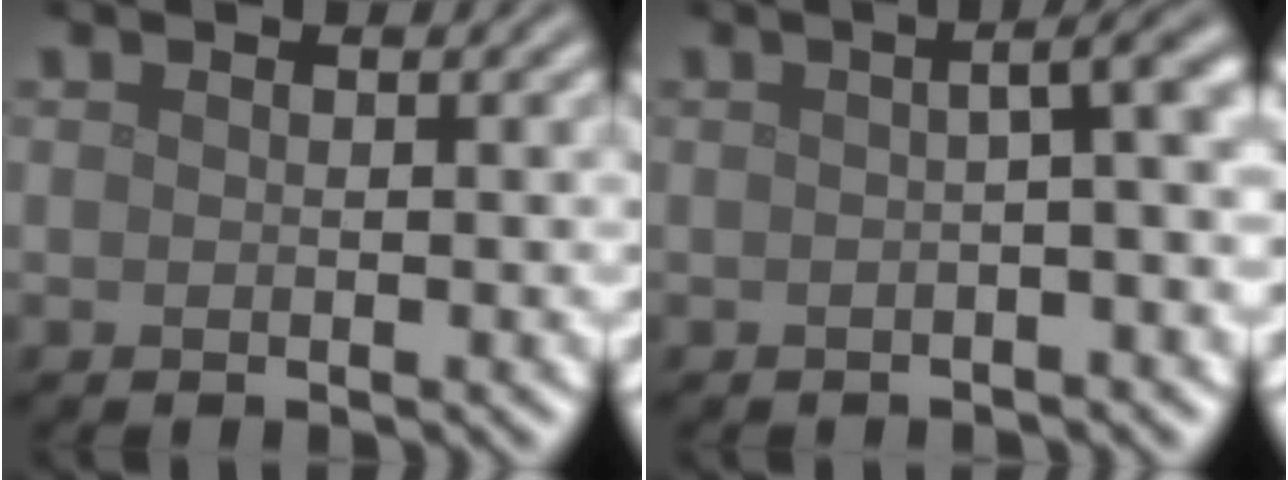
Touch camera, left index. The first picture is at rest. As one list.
[{"total": 4.7, "force": [0.3, 1.4, 4.5], "torque": [-0.039, 0.022, 0.002]}]